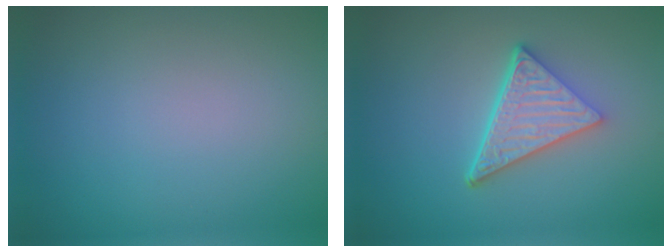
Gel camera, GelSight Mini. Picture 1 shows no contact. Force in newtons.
{"total": 5.3, "press": 3.9, "slide": 3.6}